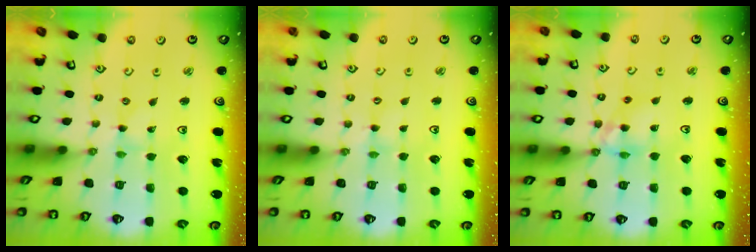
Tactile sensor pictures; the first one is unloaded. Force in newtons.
{"total": 1.7, "press": 1.7, "slide": 0.4}
{"total": 11.4, "press": 11.4, "slide": 1.1}